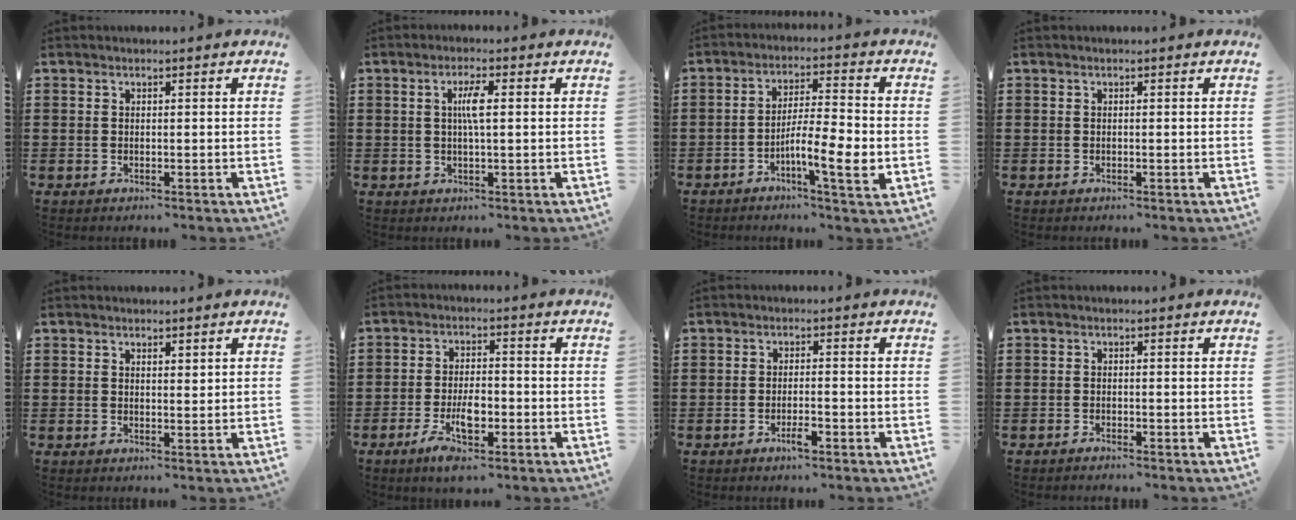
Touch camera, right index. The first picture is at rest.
{"total": 3.4, "force": [0.4, 0.5, 3.4], "torque": [-0.066, 0.000, 0.004]}
{"total": 8.2, "force": [-3.1, 1.0, 7.5], "torque": [-0.130, -0.005, -0.055]}
{"total": 0.0}
{"total": 0.9, "force": [0.7, 0.3, 0.5], "torque": [-0.009, 0.003, 0.013]}
{"total": 5.9, "force": [-2.5, 2.4, 4.8], "torque": [-0.092, -0.002, -0.050]}
{"total": 2.8, "force": [-1.5, 0.5, 2.3], "torque": [-0.046, -0.002, -0.030]}
{"total": 0.9, "force": [-0.9, 0.0, 0.0], "torque": [-0.002, -0.001, -0.019]}